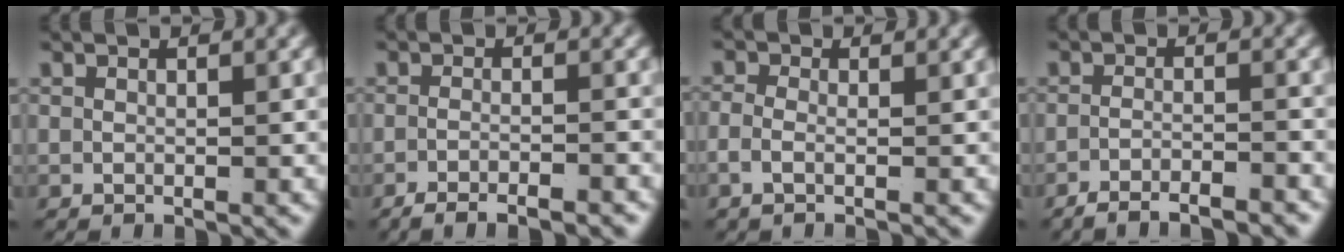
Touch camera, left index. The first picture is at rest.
{"total": 4.1, "force": [-3.8, 0.6, 1.5], "torque": [-0.025, -0.009, -0.058]}
{"total": 1.8, "force": [-0.9, 0.4, 1.5], "torque": [-0.039, -0.012, -0.012]}
{"total": 4.7, "force": [-4.4, 0.6, 1.3], "torque": [-0.019, -0.011, -0.072]}